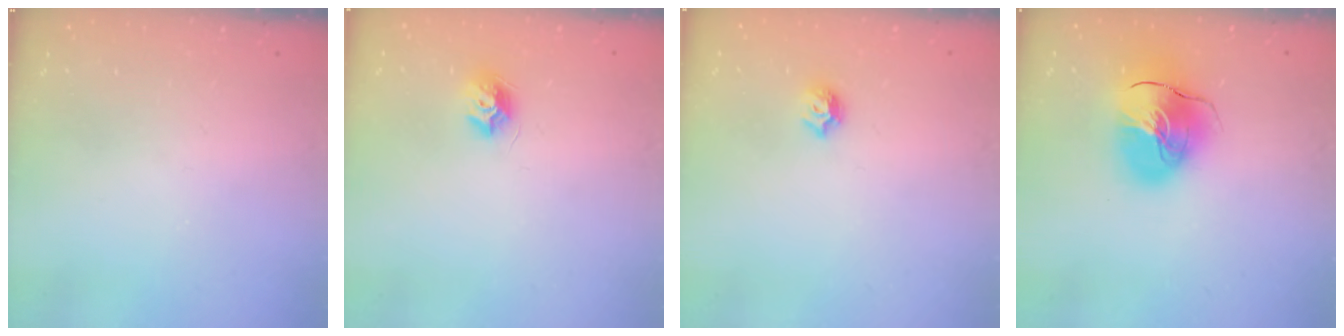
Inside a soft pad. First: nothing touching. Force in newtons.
{"total": 7.9, "press": 7.9, "slide": 0.4}
{"total": 6.5, "press": 6.5, "slide": 0.7}
{"total": 16.2, "press": 16.0, "slide": 2.3}